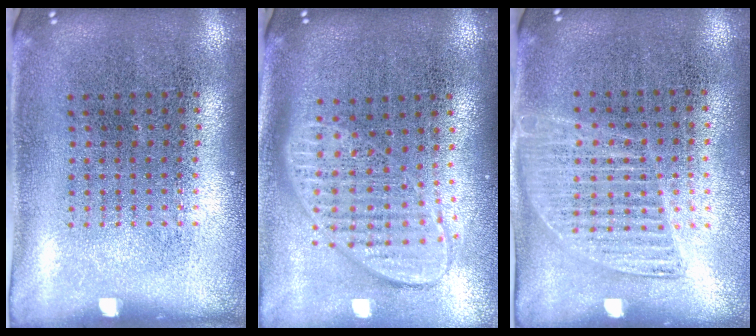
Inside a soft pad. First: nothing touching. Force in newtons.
{"total": 2.0, "press": 1.5, "slide": 1.2}
{"total": 1.4, "press": 1.3, "slide": 0.5}